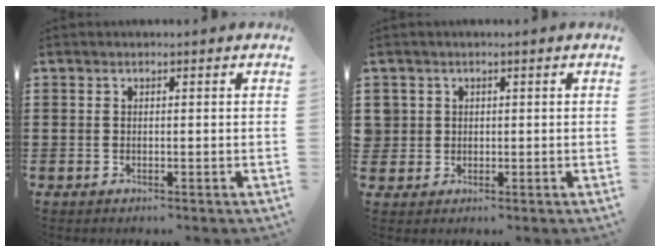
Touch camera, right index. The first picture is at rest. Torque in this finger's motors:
{"motor_torque": [0.55, 1.59, 0.09, 0.02]}